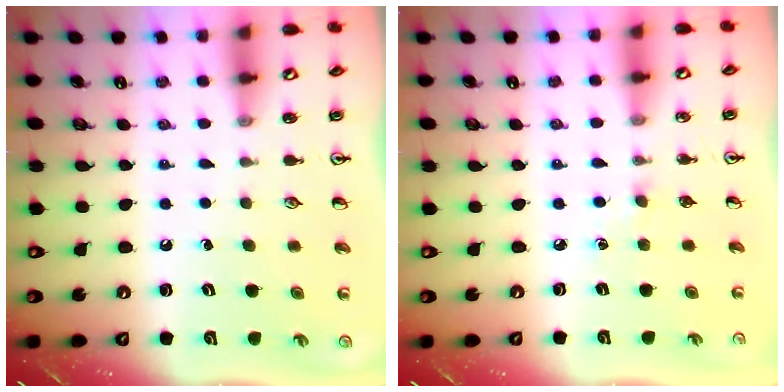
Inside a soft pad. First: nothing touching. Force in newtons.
{"total": 3.3, "press": 3.3, "slide": 0.5}